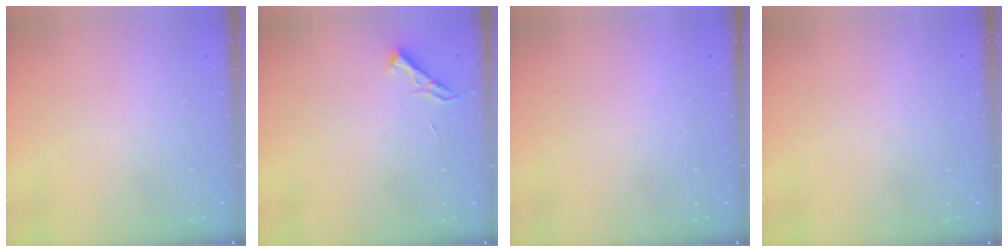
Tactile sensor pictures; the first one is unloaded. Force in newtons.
{"total": 4.3, "press": 4.2, "slide": 0.7}
{"total": 1.5, "press": 1.5, "slide": 0.1}
{"total": 0.0}